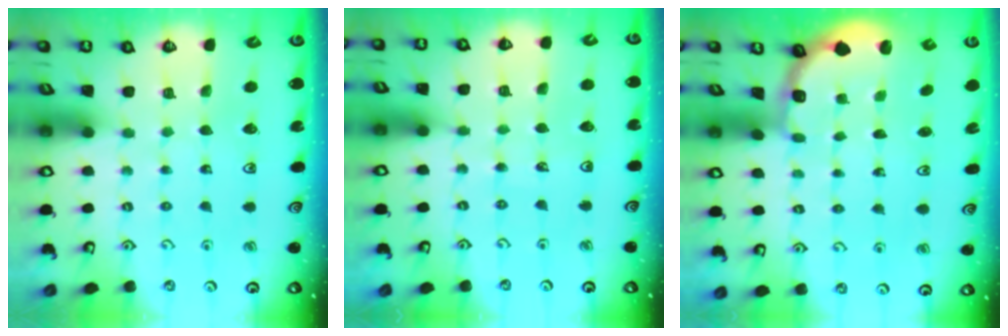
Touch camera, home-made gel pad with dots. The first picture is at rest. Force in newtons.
{"total": 5.0, "press": 4.6, "slide": 2.0}
{"total": 1.8, "press": 1.6, "slide": 0.7}